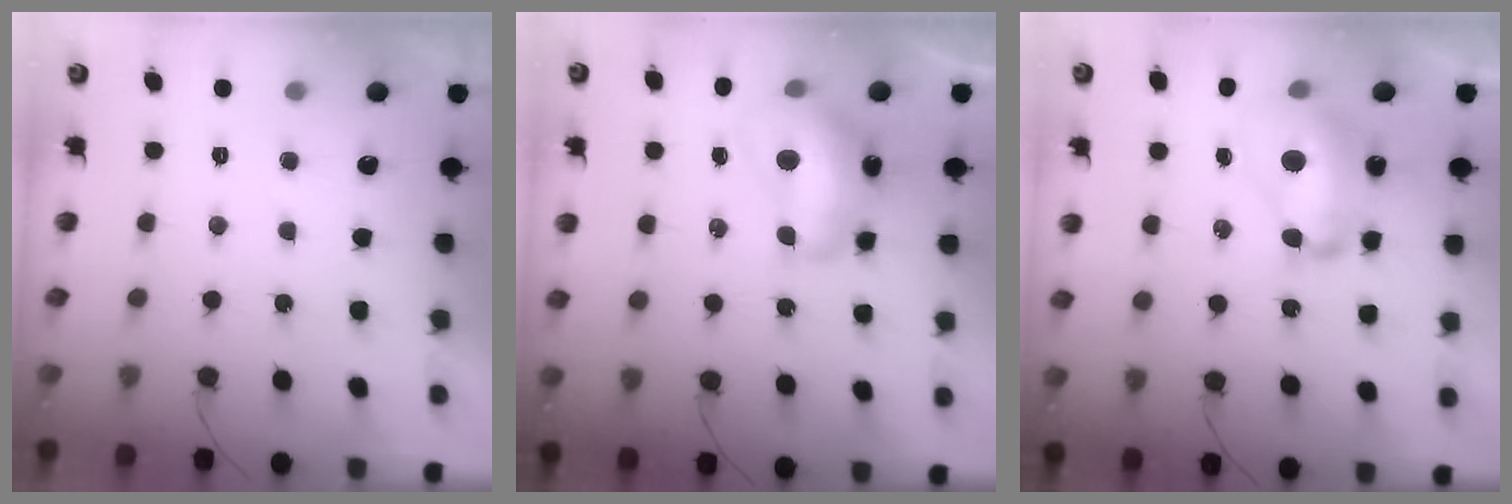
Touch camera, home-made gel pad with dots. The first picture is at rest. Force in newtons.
{"total": 14.0, "press": 13.8, "slide": 1.8}
{"total": 14.0, "press": 13.9, "slide": 1.7}